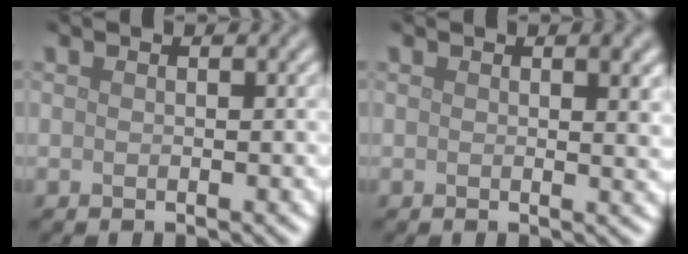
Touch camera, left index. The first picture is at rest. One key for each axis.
{"total": 2.2, "fx": 0.8, "fy": 0.7, "fz": 1.9, "tx": -0.015, "ty": 0.001, "tz": 0.011}